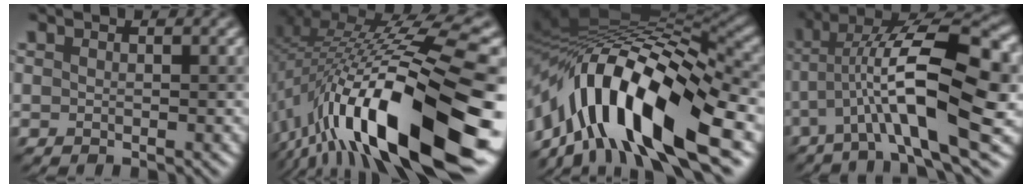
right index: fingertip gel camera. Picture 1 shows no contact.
{"total": 17.9, "force": [-6.1, 4.9, 16.1], "torque": [-0.266, 0.033, -0.111]}
{"total": 14.2, "force": [-4.9, 5.2, 12.3], "torque": [-0.207, 0.019, -0.085]}
{"total": 12.1, "force": [-2.0, 3.5, 11.4], "torque": [-0.198, 0.022, -0.037]}